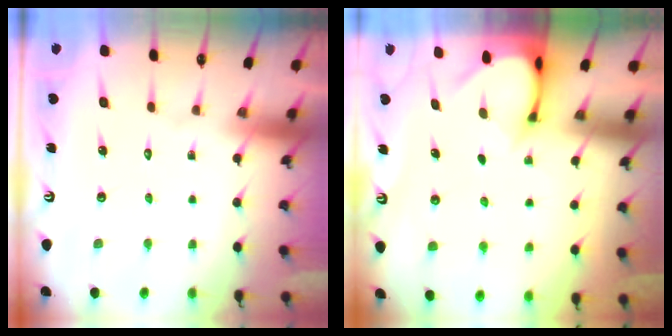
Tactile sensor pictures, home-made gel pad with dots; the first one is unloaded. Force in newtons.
{"total": 3.3, "press": 3.3, "slide": 0.3}